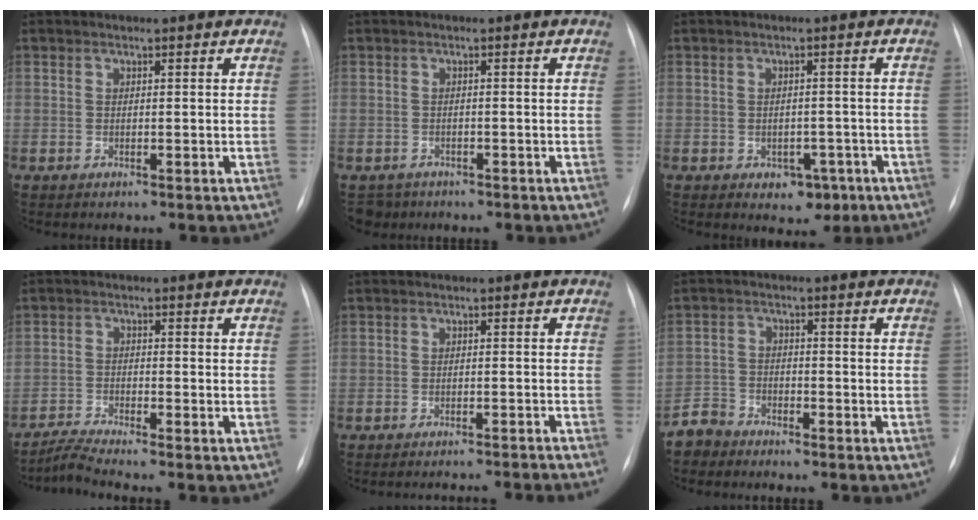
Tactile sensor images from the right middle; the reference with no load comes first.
{"total": 3.1, "force": [-2.3, 2.0, -0.3], "torque": [0.005, 0.002, -0.038]}
{"total": 4.1, "force": [-2.0, 2.9, 2.1], "torque": [-0.018, 0.010, -0.017]}
{"total": 3.5, "force": [-3.1, -1.5, 0.4], "torque": [-0.024, -0.024, -0.065]}
{"total": 10.0, "force": [-9.5, -1.4, 3.0], "torque": [-0.014, -0.011, -0.112]}
{"total": 3.6, "force": [-3.2, 1.6, -0.4], "torque": [0.006, -0.002, -0.066]}